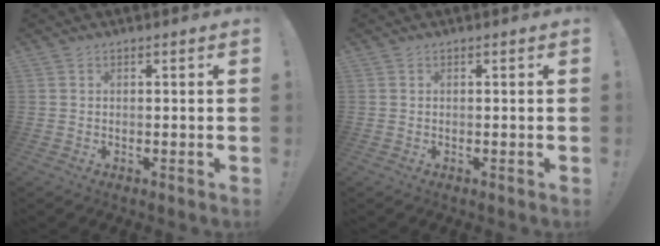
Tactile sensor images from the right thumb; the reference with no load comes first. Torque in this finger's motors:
{"motor_torque": [-0.02, 0.02, 0.07, -0.07, 0.00]}